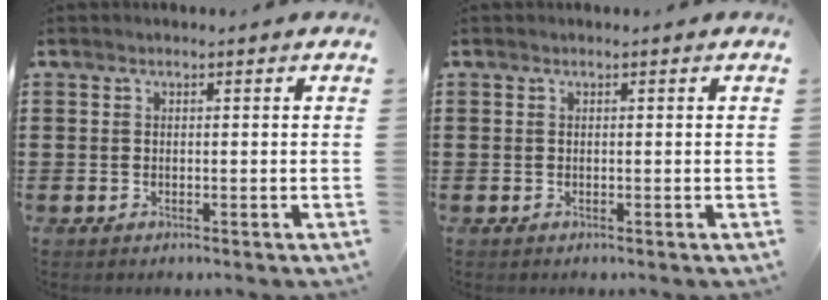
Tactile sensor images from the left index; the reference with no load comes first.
{"total": 0.0}